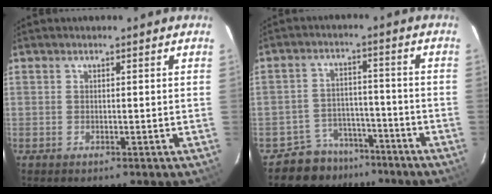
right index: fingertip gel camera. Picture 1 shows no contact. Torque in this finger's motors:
{"motor_torque": [0.54, -0.50, -0.06, -0.01]}